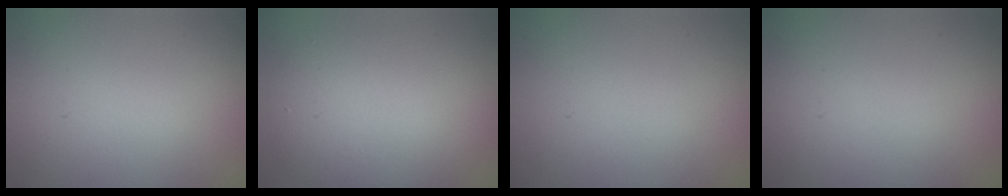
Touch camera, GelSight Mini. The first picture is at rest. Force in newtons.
{"total": 5.8, "press": 5.8, "slide": 0.2}
{"total": 0.0}
{"total": 0.0}